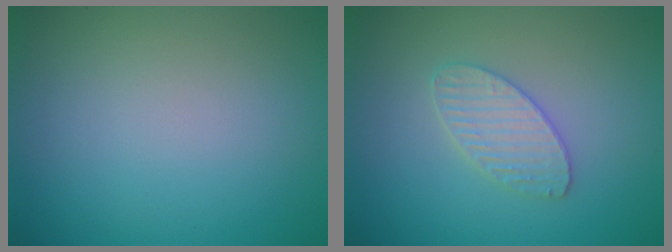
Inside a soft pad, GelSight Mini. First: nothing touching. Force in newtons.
{"total": 2.6, "press": 2.6, "slide": 0.2}